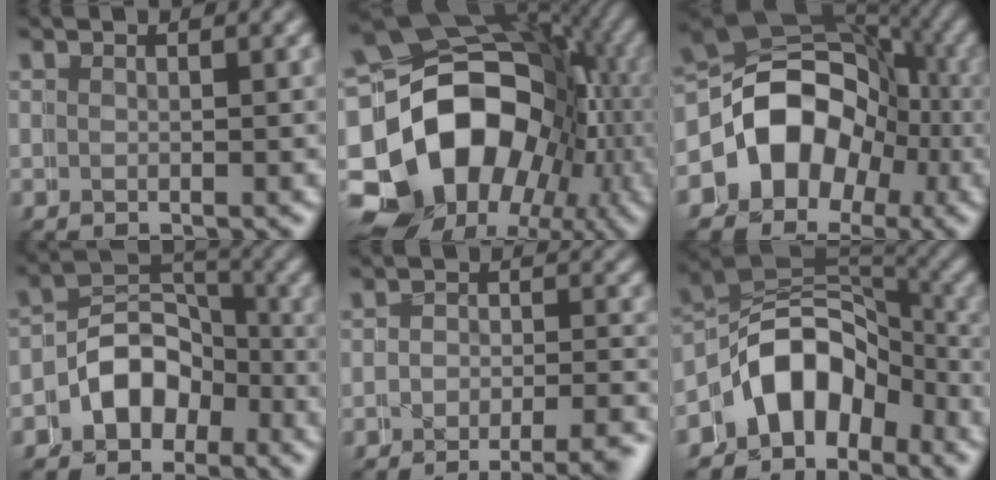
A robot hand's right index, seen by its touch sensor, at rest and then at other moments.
{"total": 26.7, "force": [-3.0, 21.3, 15.7], "torque": [-0.286, -0.070, -0.043]}
{"total": 15.3, "force": [0.1, 13.1, 8.0], "torque": [-0.160, -0.017, -0.008]}
{"total": 4.4, "force": [-2.2, 3.6, 1.1], "torque": [-0.013, 0.001, -0.051]}
{"total": 5.9, "force": [-5.5, 1.6, 1.2], "torque": [0.004, -0.002, -0.095]}
{"total": 9.0, "force": [-2.4, 7.2, 4.8], "torque": [-0.103, -0.023, -0.044]}